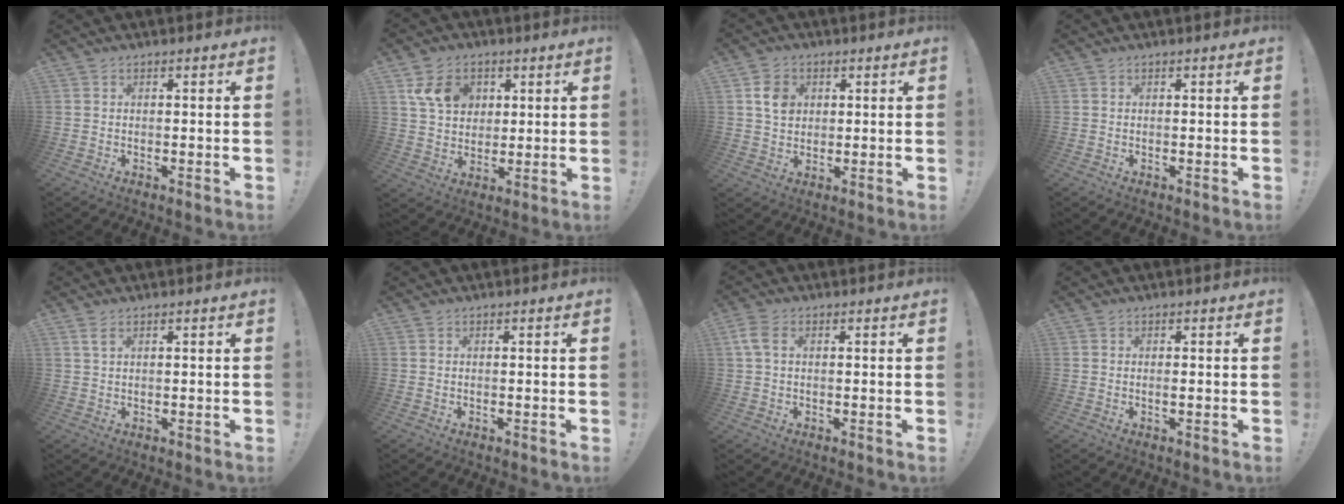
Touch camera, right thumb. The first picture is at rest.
{"total": 10.8, "force": [4.4, 8.5, 4.9], "torque": [-0.071, -0.007, 0.089]}
{"total": 6.9, "force": [2.0, 5.8, 3.2], "torque": [-0.032, 0.001, 0.036]}
{"total": 0.0}
{"total": 2.4, "force": [1.3, 0.8, 1.9], "torque": [-0.033, -0.001, 0.021]}
{"total": 0.0}
{"total": 4.2, "force": [1.0, 2.6, 3.2], "torque": [-0.070, 0.008, 0.020]}
{"total": 0.8, "force": [-0.3, 0.1, 0.7], "torque": [-0.006, -0.004, -0.007]}